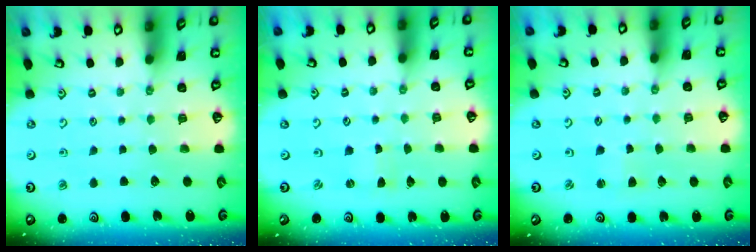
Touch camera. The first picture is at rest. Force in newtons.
{"total": 0.0}
{"total": 1.3, "press": 1.2, "slide": 0.2}